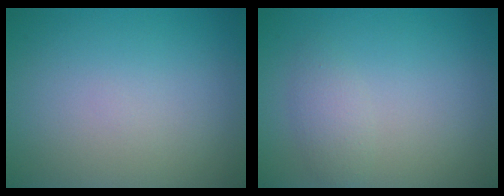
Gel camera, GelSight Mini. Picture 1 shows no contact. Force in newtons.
{"total": 1.6, "press": 1.6, "slide": 0.1}